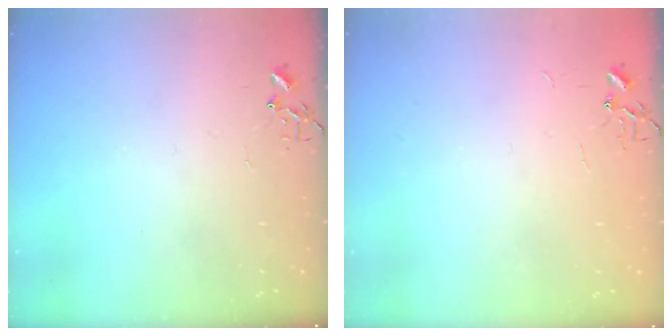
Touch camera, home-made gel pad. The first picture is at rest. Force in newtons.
{"total": 1.8, "press": 1.8, "slide": 0.2}